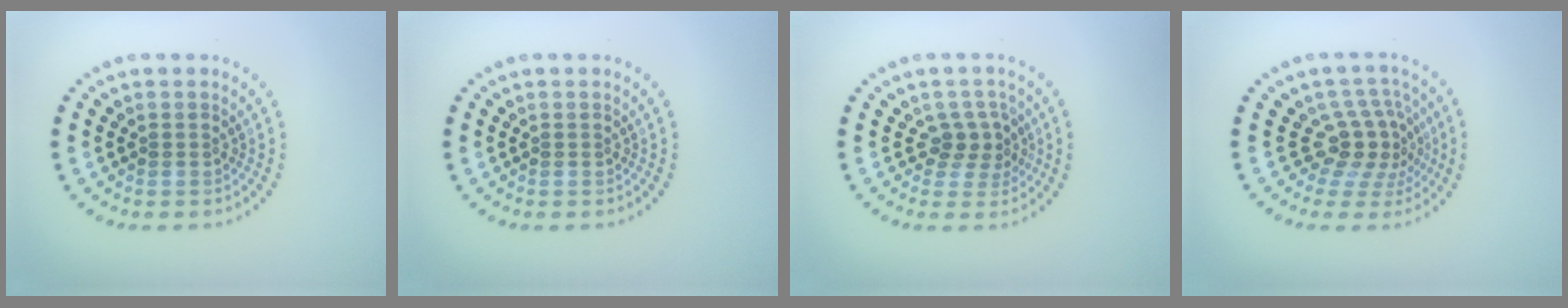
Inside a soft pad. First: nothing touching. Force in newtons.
{"total": 0.0}
{"total": 2.4, "press": 2.0, "slide": 1.3}
{"total": 4.1, "press": 2.9, "slide": 2.9}